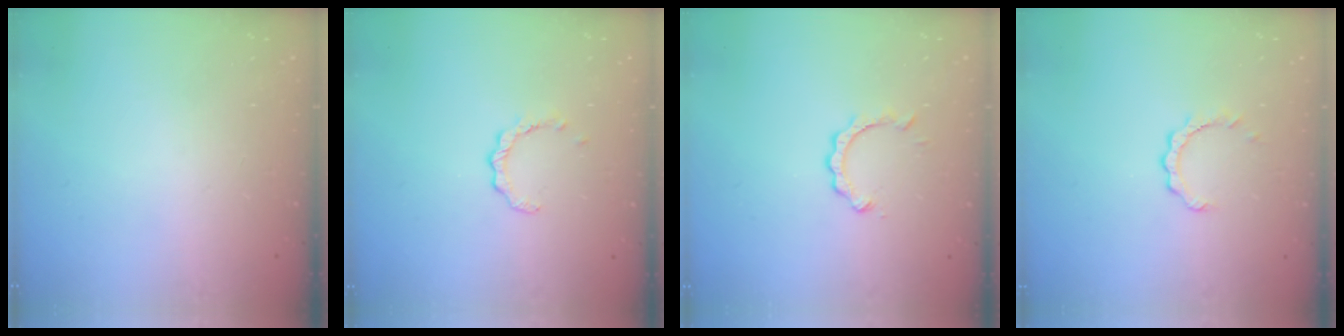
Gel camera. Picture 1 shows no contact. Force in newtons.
{"total": 2.4, "press": 2.4, "slide": 0.4}
{"total": 2.7, "press": 2.6, "slide": 0.3}
{"total": 3.8, "press": 3.7, "slide": 0.3}